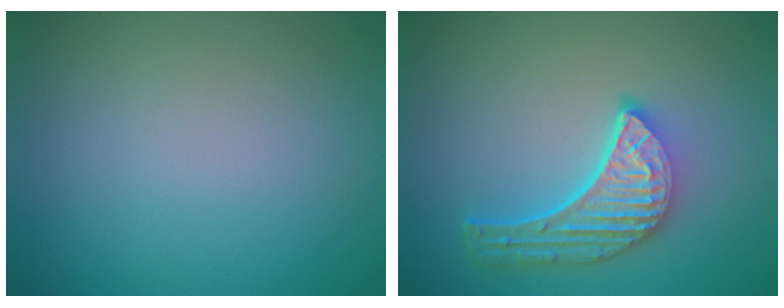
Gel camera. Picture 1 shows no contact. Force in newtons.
{"total": 5.4, "press": 4.1, "slide": 3.5}